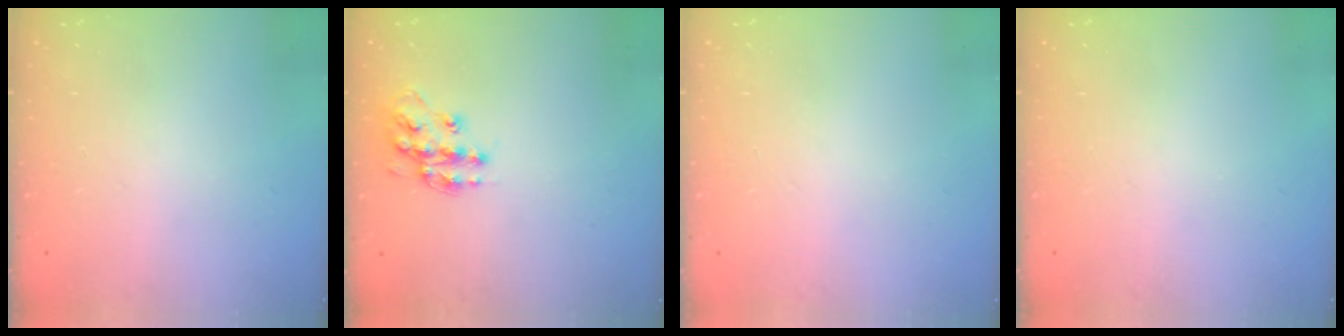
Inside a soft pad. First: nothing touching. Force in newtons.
{"total": 12.6, "press": 12.5, "slide": 0.9}
{"total": 0.0}
{"total": 0.0}